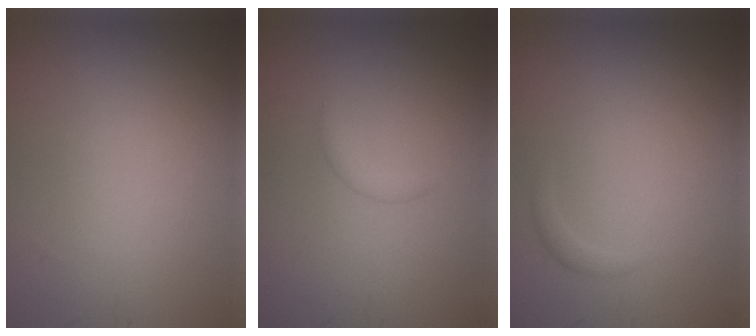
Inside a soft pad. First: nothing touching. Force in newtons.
{"total": 1.1, "press": 1.1, "slide": 0.1}
{"total": 0.7, "press": 0.7, "slide": 0.1}